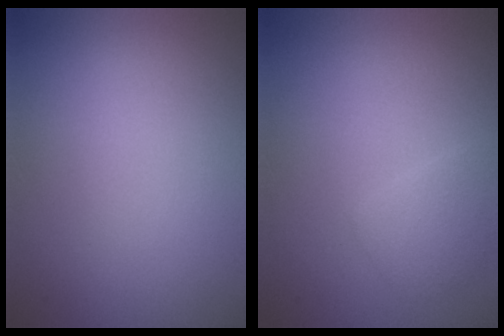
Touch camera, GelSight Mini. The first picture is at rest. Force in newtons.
{"total": 1.6, "press": 1.6, "slide": 0.1}